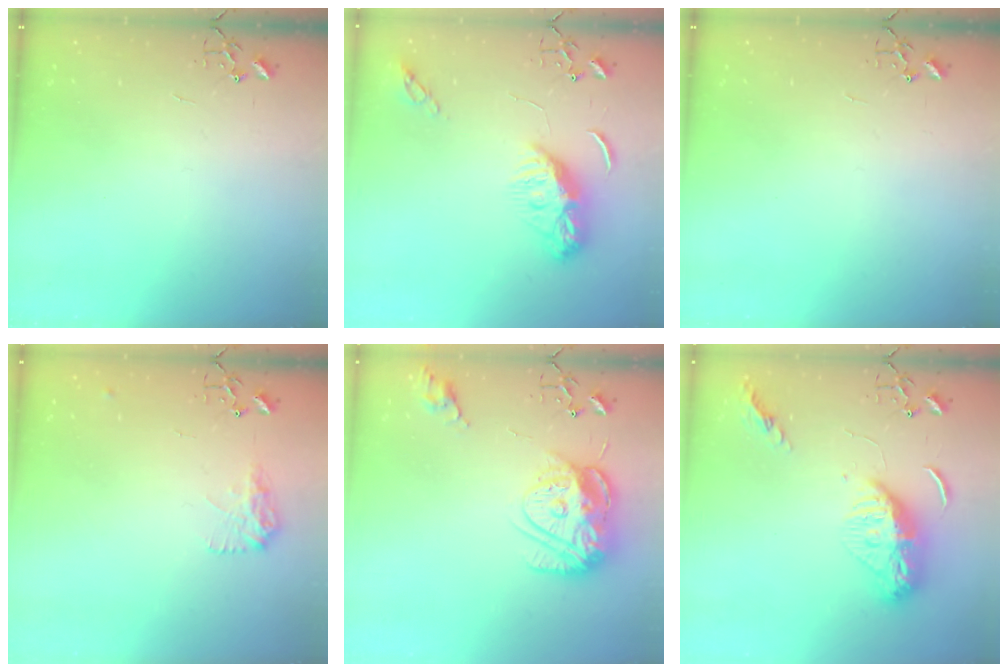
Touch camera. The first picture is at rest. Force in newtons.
{"total": 9.5, "press": 9.5, "slide": 0.5}
{"total": 0.0}
{"total": 10.2, "press": 10.2, "slide": 0.3}
{"total": 15.5, "press": 15.5, "slide": 0.9}
{"total": 11.5, "press": 11.4, "slide": 1.2}